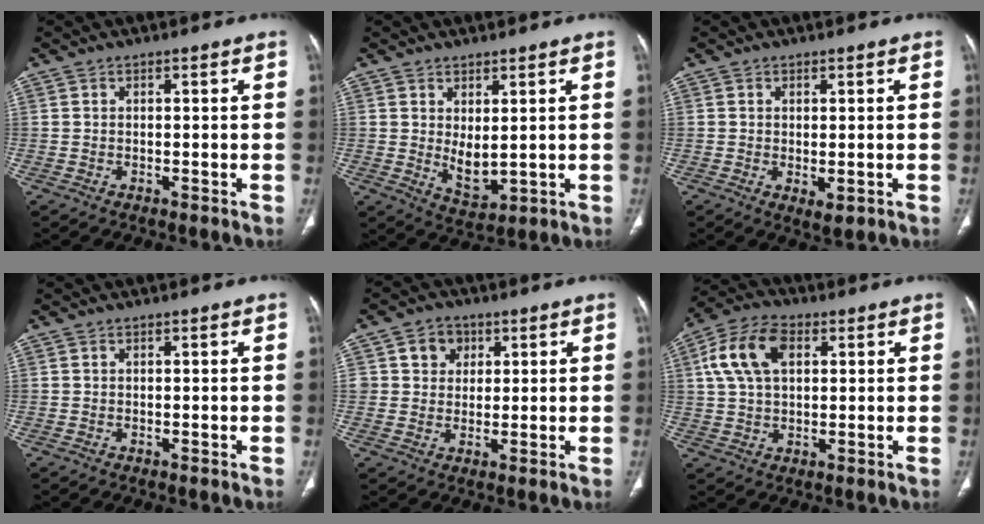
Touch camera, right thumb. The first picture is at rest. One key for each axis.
{"total": 5.2, "fx": 0.8, "fy": 2.5, "fz": 4.5, "tx": -0.068, "ty": -0.022, "tz": 0.029}
{"total": 2.6, "fx": -0.7, "fy": 1.1, "fz": 2.3, "tx": -0.035, "ty": -0.009, "tz": -0.001}
{"total": 0.0}
{"total": 5.5, "fx": 1.9, "fy": 4.8, "fz": 1.8, "tx": 0.001, "ty": -0.002, "tz": 0.029}
{"total": 11.5, "fx": 3.3, "fy": 6.9, "fz": 8.5, "tx": -0.165, "ty": 0.017, "tz": 0.057}